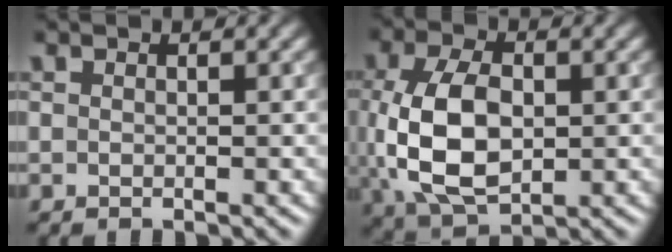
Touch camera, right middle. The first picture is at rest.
{"total": 8.9, "force": [-0.3, 5.5, 7.0], "torque": [-0.158, -0.008, -0.001]}